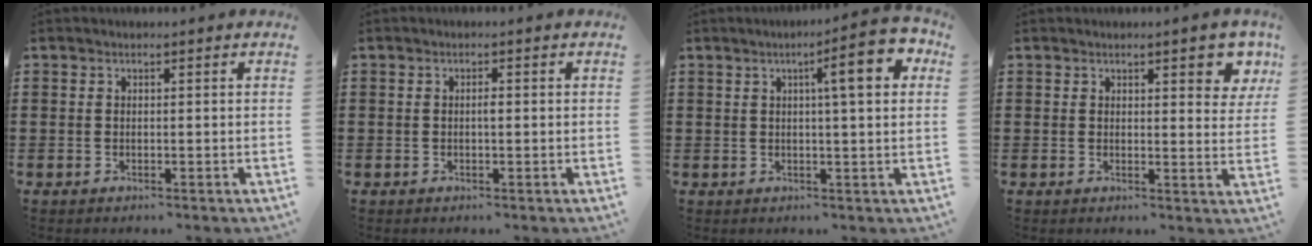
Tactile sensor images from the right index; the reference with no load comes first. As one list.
[{"total": 1.0, "force": [-0.1, 0.2, 1.0], "torque": [-0.019, -0.003, -0.001]}, {"total": 8.4, "force": [2.9, 1.2, 7.8], "torque": [-0.116, -0.009, 0.036]}, {"total": 4.2, "force": [2.3, 1.3, 3.3], "torque": [-0.045, -0.003, 0.035]}]